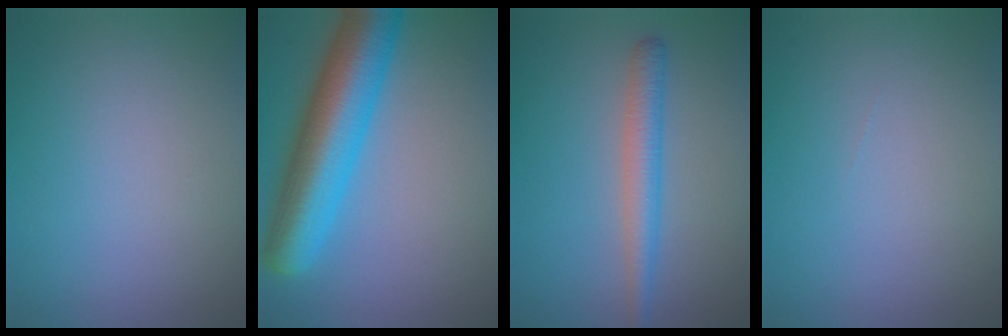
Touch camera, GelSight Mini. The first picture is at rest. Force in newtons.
{"total": 8.7, "press": 8.7, "slide": 0.2}
{"total": 2.7, "press": 2.7, "slide": 0.1}
{"total": 0.0}